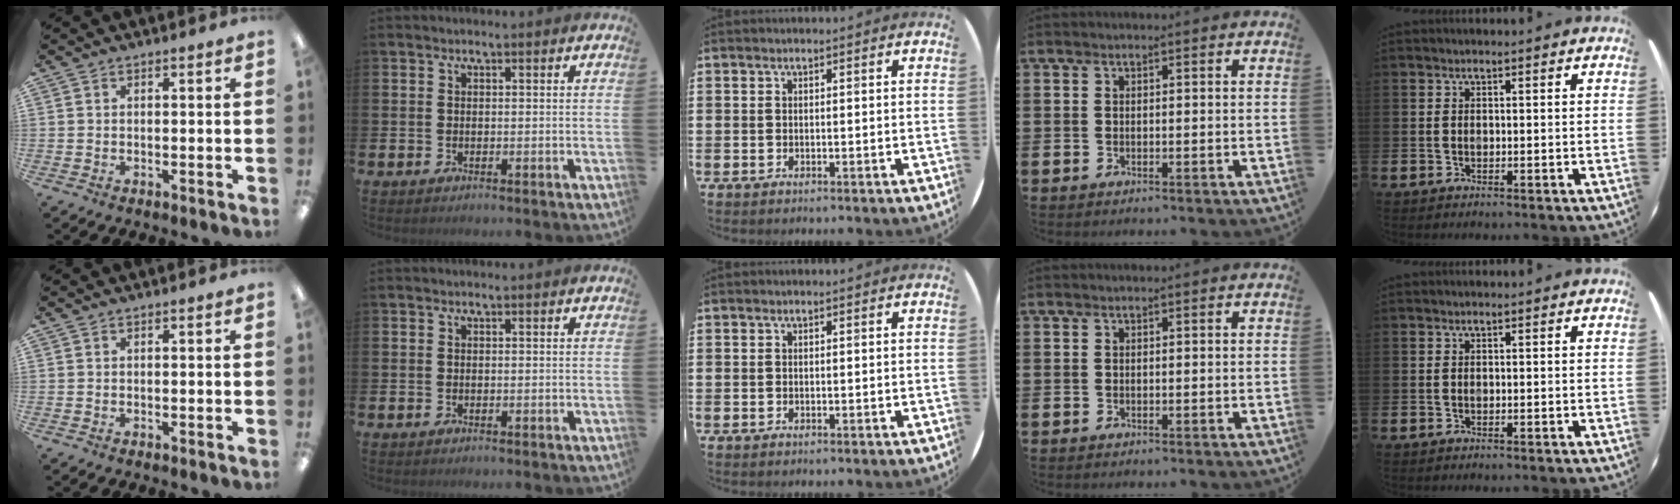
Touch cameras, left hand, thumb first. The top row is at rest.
{}